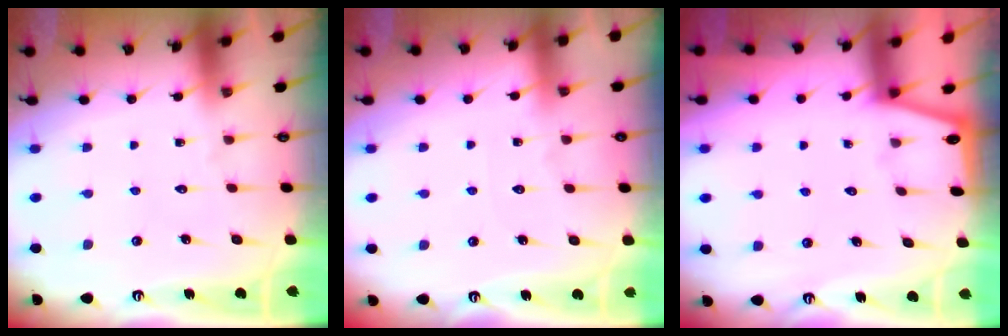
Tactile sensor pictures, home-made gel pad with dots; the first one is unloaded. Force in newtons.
{"total": 3.5, "press": 3.5, "slide": 0.5}
{"total": 0.0}